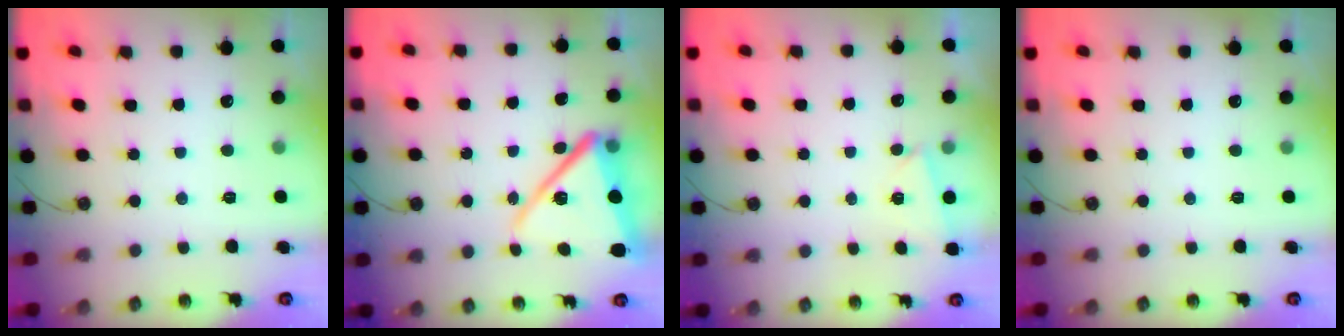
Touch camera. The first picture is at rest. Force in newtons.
{"total": 16.5, "press": 16.5, "slide": 1.1}
{"total": 2.5, "press": 1.6, "slide": 1.9}
{"total": 0.0}